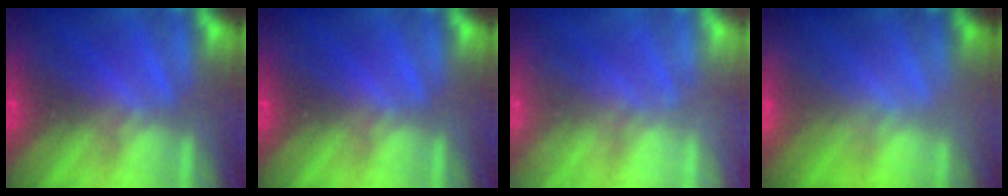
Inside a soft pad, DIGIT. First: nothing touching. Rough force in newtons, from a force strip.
{"total": 0.0}
{"total": 1.9}
{"total": 2.3}